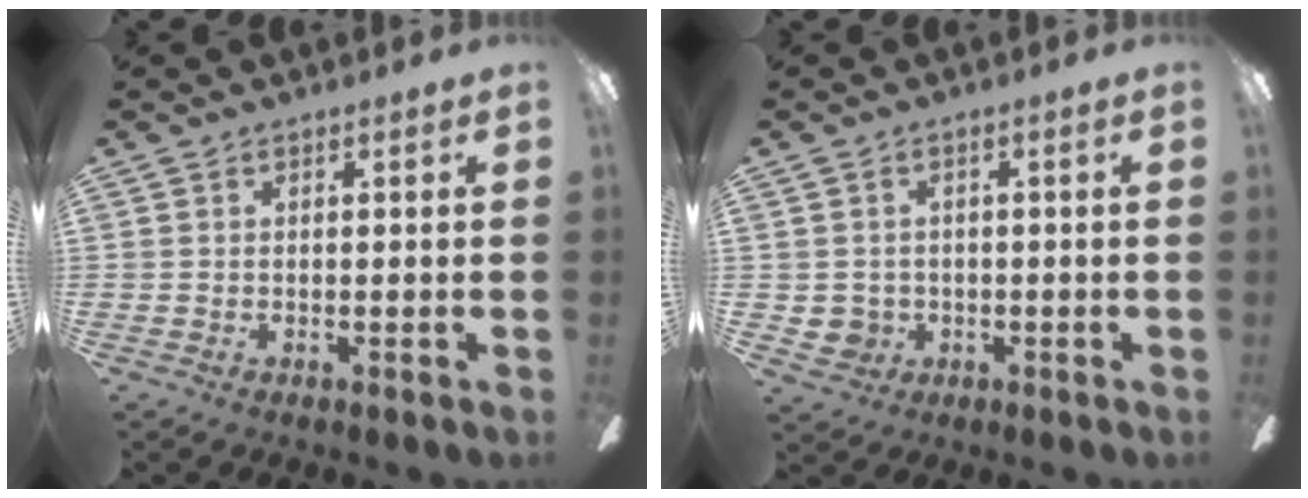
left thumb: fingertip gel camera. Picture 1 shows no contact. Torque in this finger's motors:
{"motor_torque": [-0.17, 0.16, 0.04, 0.05, 0.00]}